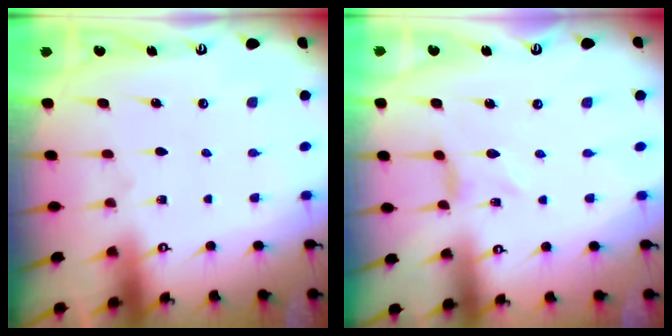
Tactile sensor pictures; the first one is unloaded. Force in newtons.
{"total": 0.0}